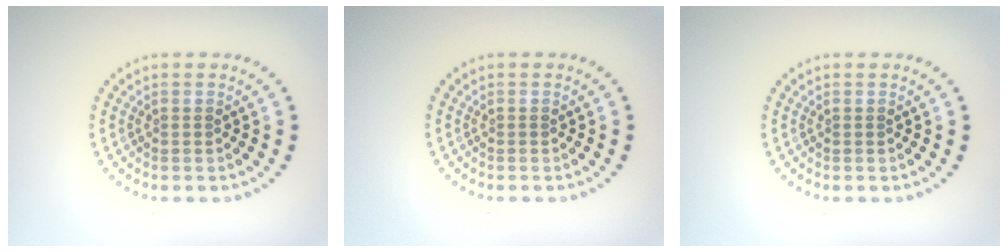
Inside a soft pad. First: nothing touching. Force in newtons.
{"total": 0.0}
{"total": 0.0}